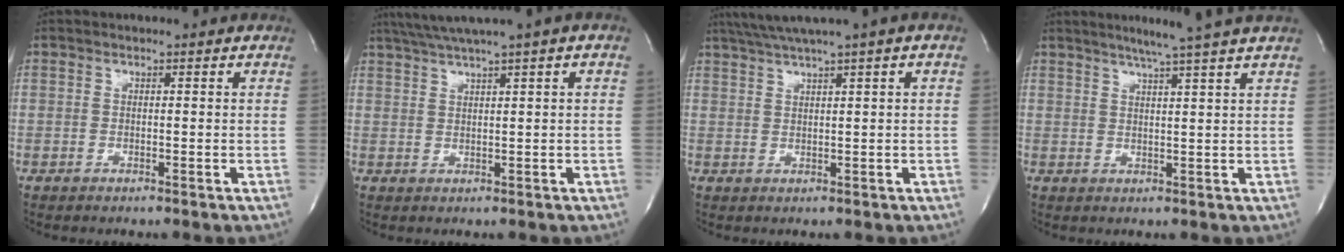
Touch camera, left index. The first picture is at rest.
{"total": 5.9, "force": [3.9, -0.9, 4.4], "torque": [-0.081, 0.023, 0.070]}
{"total": 5.9, "force": [3.9, -0.9, 4.3], "torque": [-0.081, 0.023, 0.070]}
{"total": 7.4, "force": [5.8, -1.7, 4.2], "torque": [-0.061, 0.001, 0.075]}